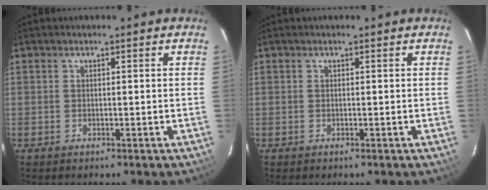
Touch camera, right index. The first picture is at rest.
{"total": 0.0}